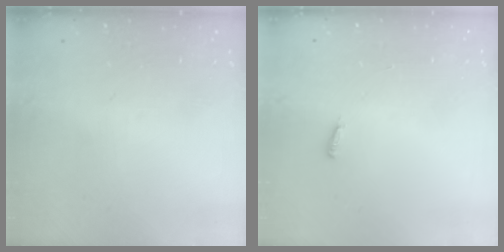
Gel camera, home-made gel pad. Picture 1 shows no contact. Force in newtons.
{"total": 2.9, "press": 2.8, "slide": 0.9}